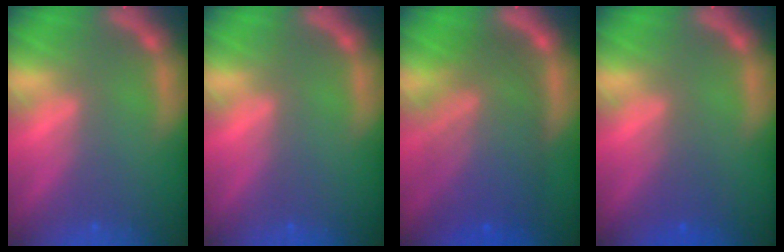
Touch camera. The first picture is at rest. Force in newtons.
{"total": 0.0}
{"total": 10.1}
{"total": 2.0}